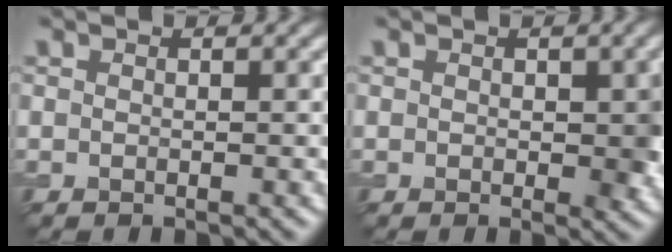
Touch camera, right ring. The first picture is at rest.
{"total": 2.8, "force": [0.1, 1.5, 2.4], "torque": [-0.028, -0.003, 0.002]}